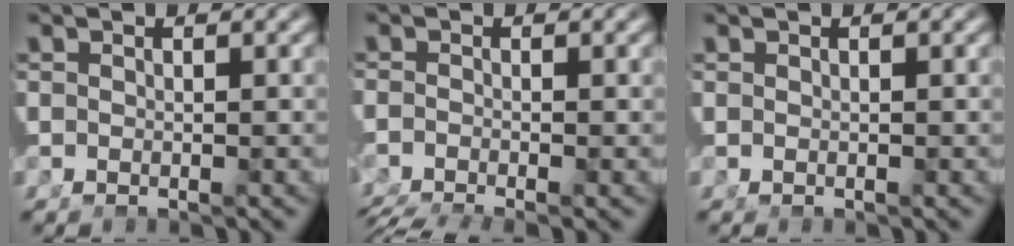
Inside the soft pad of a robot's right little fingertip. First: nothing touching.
{"total": 5.3, "force": [-4.3, 2.1, 2.2], "torque": [-0.037, -0.021, -0.061]}
{"total": 0.0}